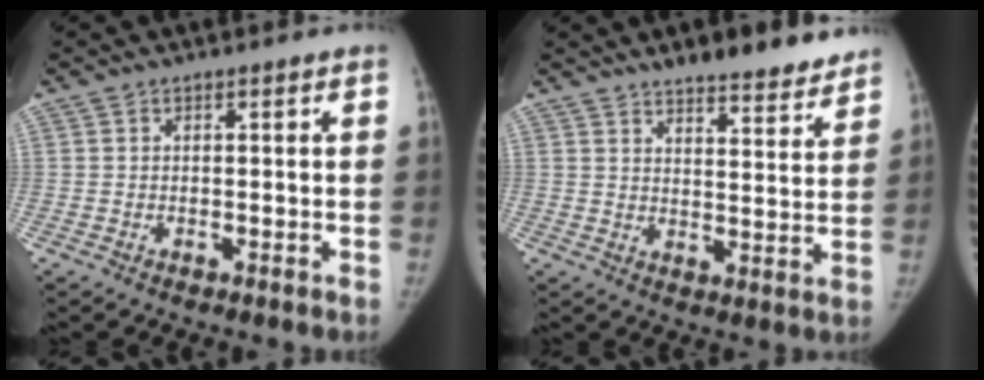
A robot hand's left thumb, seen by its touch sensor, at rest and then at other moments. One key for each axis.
{"total": 11.6, "fx": 9.5, "fy": 3.2, "fz": 5.9, "tx": -0.043, "ty": -0.052, "tz": 0.126}